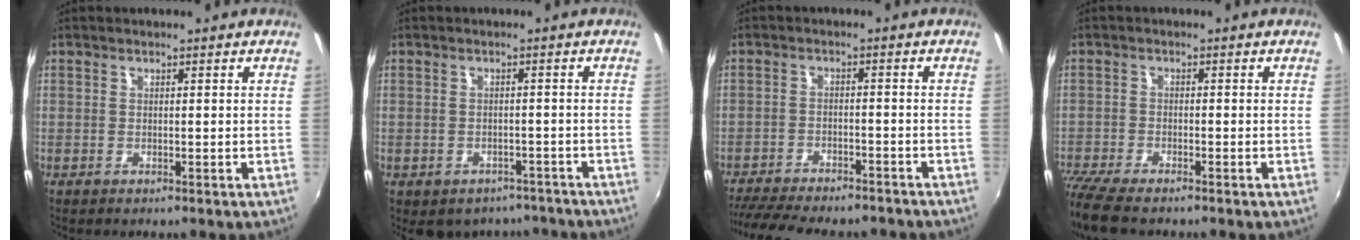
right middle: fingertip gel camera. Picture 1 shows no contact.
{"total": 9.1, "force": [-6.9, 5.1, 3.0], "torque": [-0.064, -0.005, -0.079]}
{"total": 16.3, "force": [-14.1, 3.9, 7.2], "torque": [-0.153, -0.029, -0.204]}
{"total": 6.7, "force": [-5.8, 1.6, 3.1], "torque": [-0.085, -0.031, -0.110]}